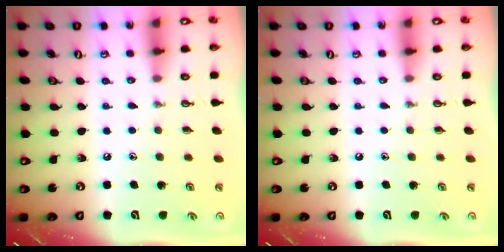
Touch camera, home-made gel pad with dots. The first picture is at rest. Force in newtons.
{"total": 0.0}